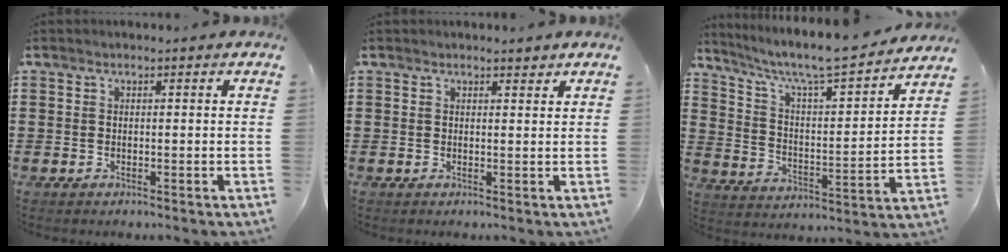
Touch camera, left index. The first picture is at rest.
{"total": 1.5, "force": [1.3, 0.4, 0.6], "torque": [-0.006, -0.001, 0.023]}
{"total": 6.7, "force": [5.9, 0.2, 3.2], "torque": [-0.089, -0.047, 0.092]}